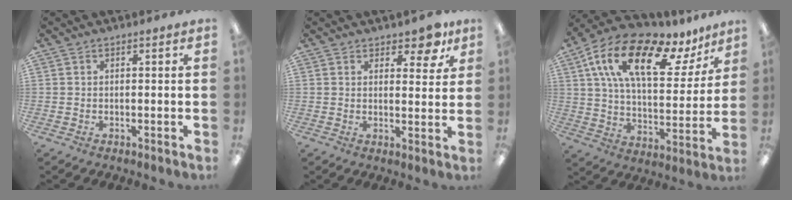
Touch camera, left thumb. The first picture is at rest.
{"total": 5.9, "force": [4.4, 2.7, 2.8], "torque": [-0.017, -0.026, 0.072]}
{"total": 21.6, "force": [11.5, 9.8, 15.4], "torque": [-0.263, -0.040, 0.197]}